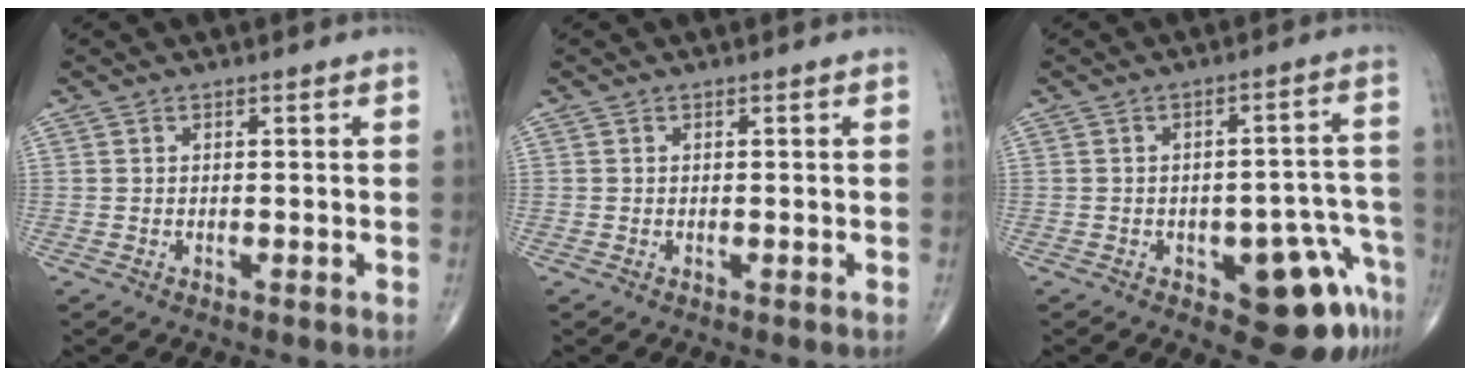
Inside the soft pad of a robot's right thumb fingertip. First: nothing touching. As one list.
[{"total": 0.0}, {"total": 11.8, "force": [-5.9, 5.0, 8.9], "torque": [-0.062, 0.044, -0.067]}]